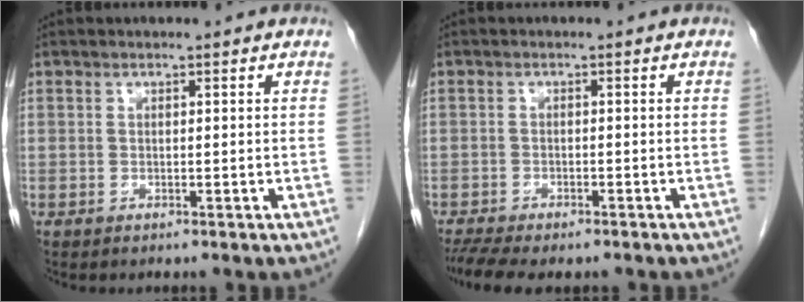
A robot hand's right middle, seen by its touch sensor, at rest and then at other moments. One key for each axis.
{"total": 8.1, "fx": -6.6, "fy": 2.3, "fz": 4.0, "tx": -0.064, "ty": -0.003, "tz": -0.100}